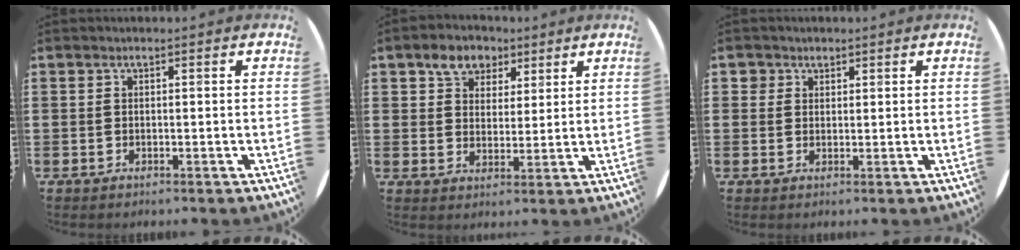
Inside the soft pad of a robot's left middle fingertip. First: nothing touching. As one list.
[{"total": 5.0, "force": [3.5, 3.5, 1.1], "torque": [-0.031, 0.011, 0.063]}, {"total": 1.6, "force": [1.2, 1.0, 0.0], "torque": [0.005, 0.001, 0.023]}]